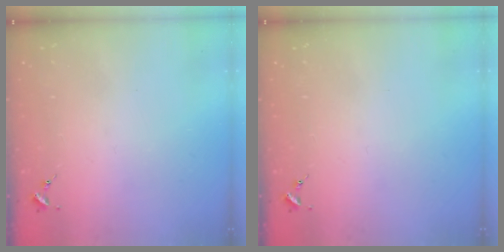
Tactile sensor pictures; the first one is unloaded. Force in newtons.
{"total": 0.0}